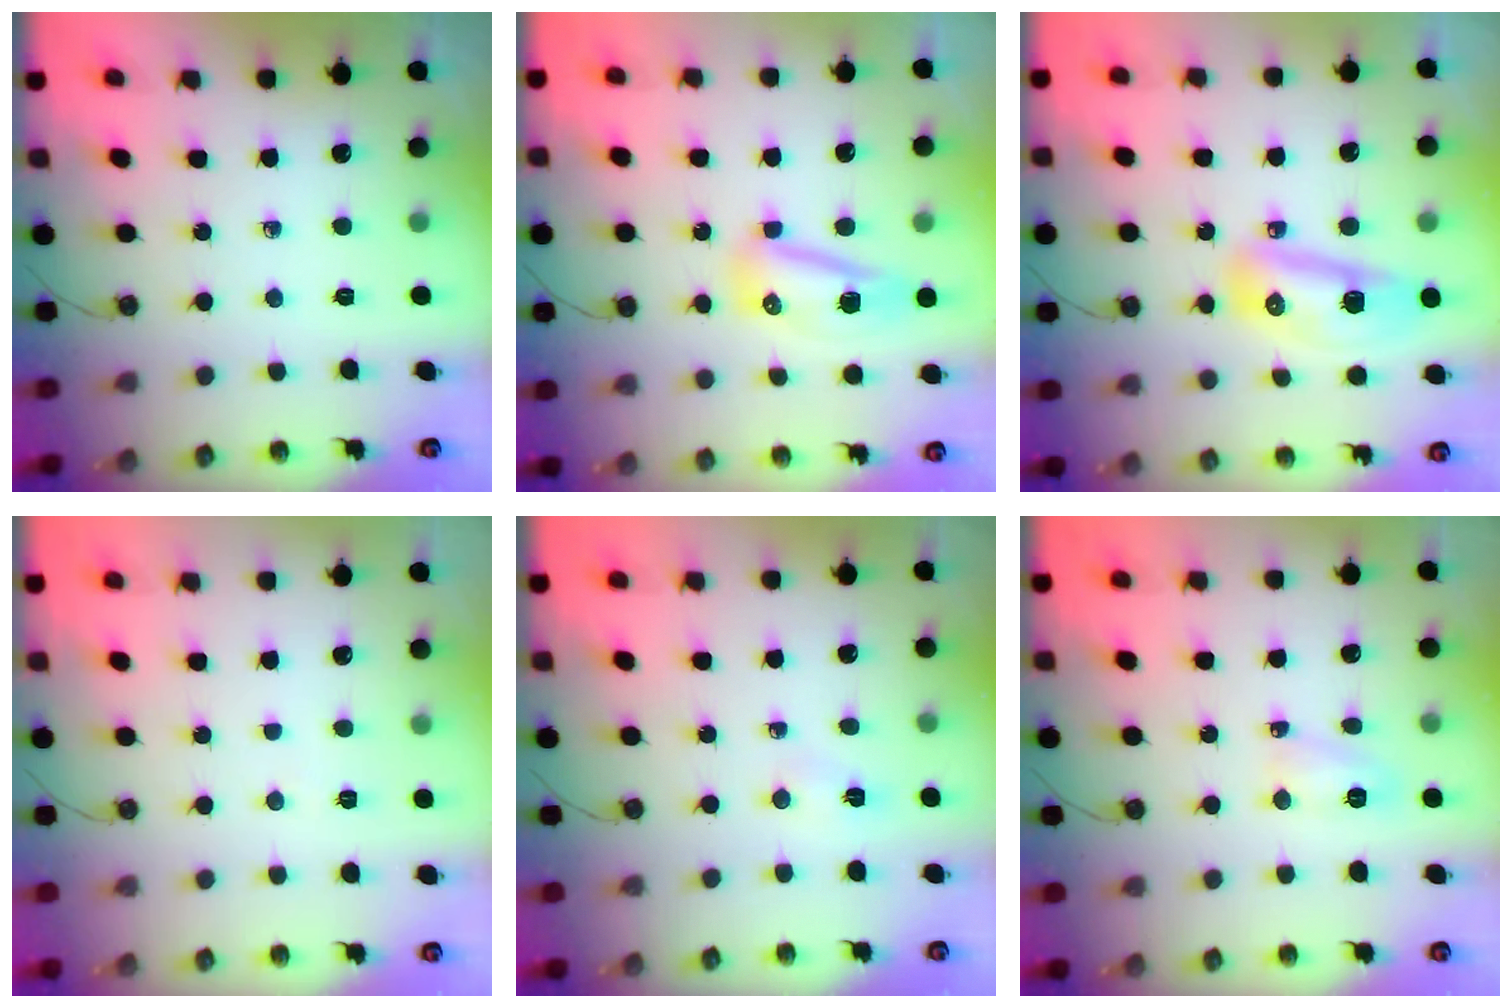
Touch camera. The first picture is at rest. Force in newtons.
{"total": 8.7, "press": 8.4, "slide": 2.3}
{"total": 17.5, "press": 13.2, "slide": 11.5}
{"total": 13.2, "press": 3.6, "slide": 12.7}
{"total": 2.9, "press": 1.4, "slide": 2.6}
{"total": 5.0, "press": 5.0, "slide": 0.6}